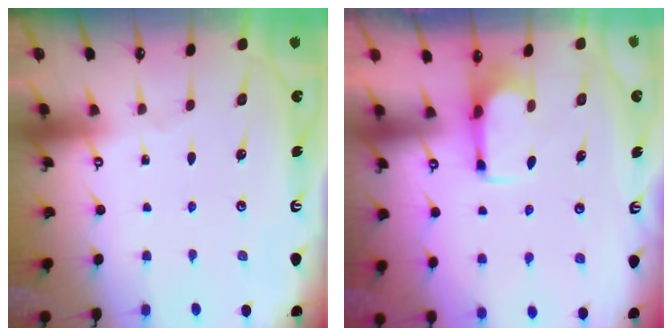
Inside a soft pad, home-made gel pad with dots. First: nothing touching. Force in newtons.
{"total": 2.6, "press": 2.5, "slide": 0.9}